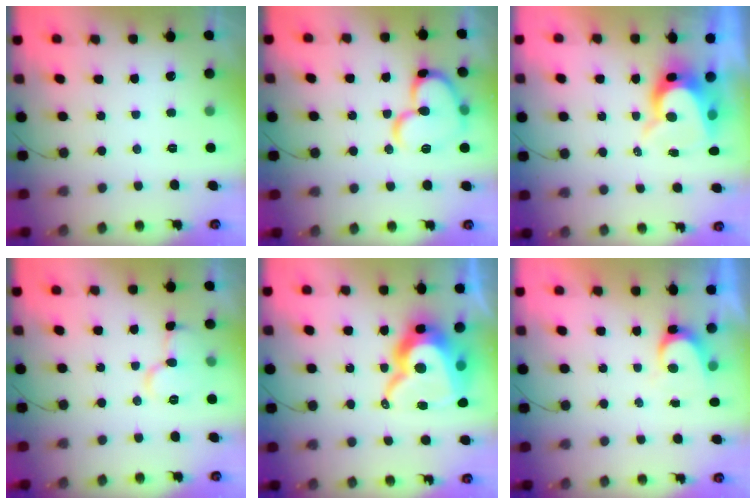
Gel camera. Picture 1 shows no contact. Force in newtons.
{"total": 16.7, "press": 16.6, "slide": 1.8}
{"total": 9.9, "press": 9.9, "slide": 0.8}
{"total": 9.1, "press": 9.1, "slide": 0.8}
{"total": 19.4, "press": 19.4, "slide": 1.4}
{"total": 4.2, "press": 4.2, "slide": 0.3}